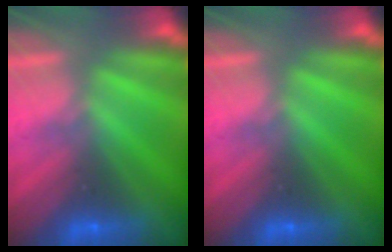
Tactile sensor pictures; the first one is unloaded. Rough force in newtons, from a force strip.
{"total": 0.0}